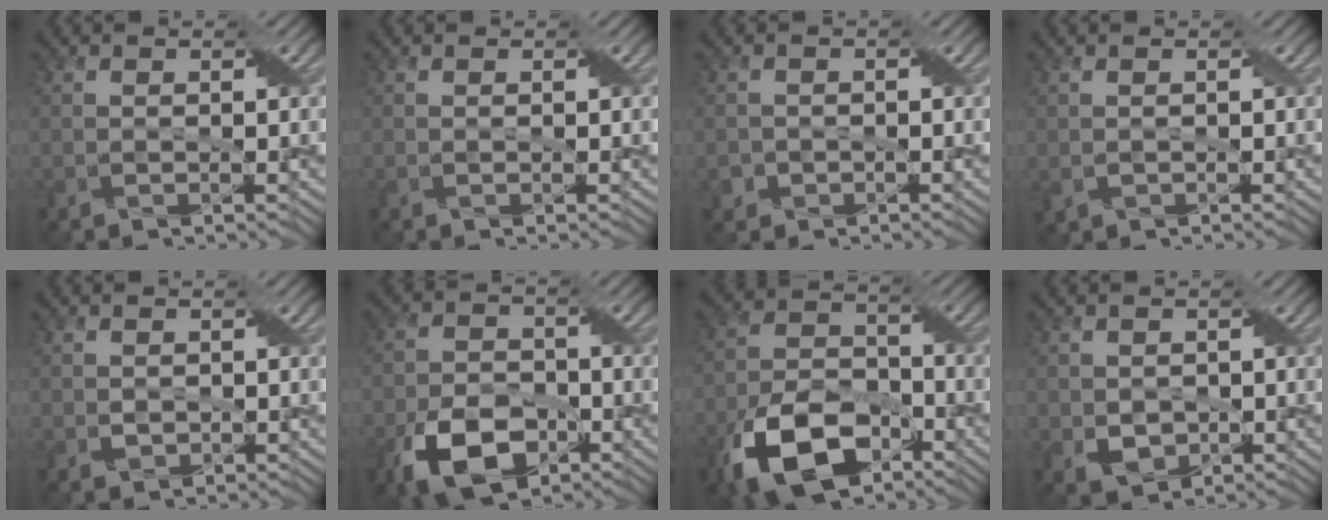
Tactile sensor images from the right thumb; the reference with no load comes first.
{"total": 0.0}
{"total": 1.6, "force": [-0.7, 1.4, 0.0], "torque": [0.000, -0.004, -0.013]}
{"total": 0.7, "force": [0.0, 0.7, 0.2], "torque": [-0.012, -0.003, 0.004]}
{"total": 1.1, "force": [0.0, 1.1, 0.3], "torque": [-0.013, -0.003, 0.004]}
{"total": 9.3, "force": [-4.8, 5.9, 5.4], "torque": [-0.115, -0.015, -0.085]}
{"total": 13.6, "force": [-7.9, 7.7, 8.0], "torque": [-0.176, -0.019, -0.151]}
{"total": 3.0, "force": [-0.1, 2.6, 1.4], "torque": [-0.039, -0.012, 0.003]}